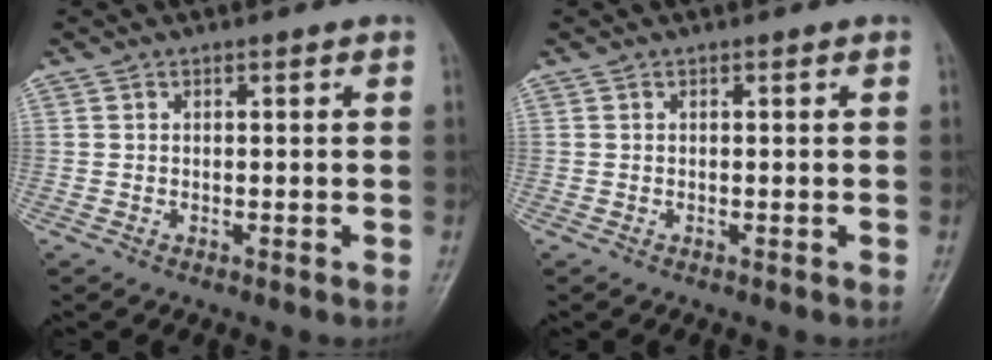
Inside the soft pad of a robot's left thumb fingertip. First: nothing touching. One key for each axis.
{"total": 0.0}